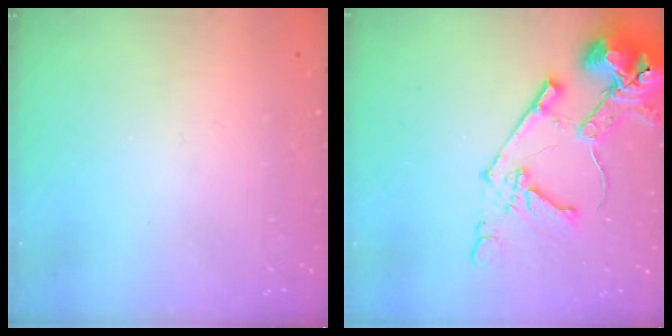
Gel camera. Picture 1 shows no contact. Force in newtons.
{"total": 15.5, "press": 15.3, "slide": 2.0}